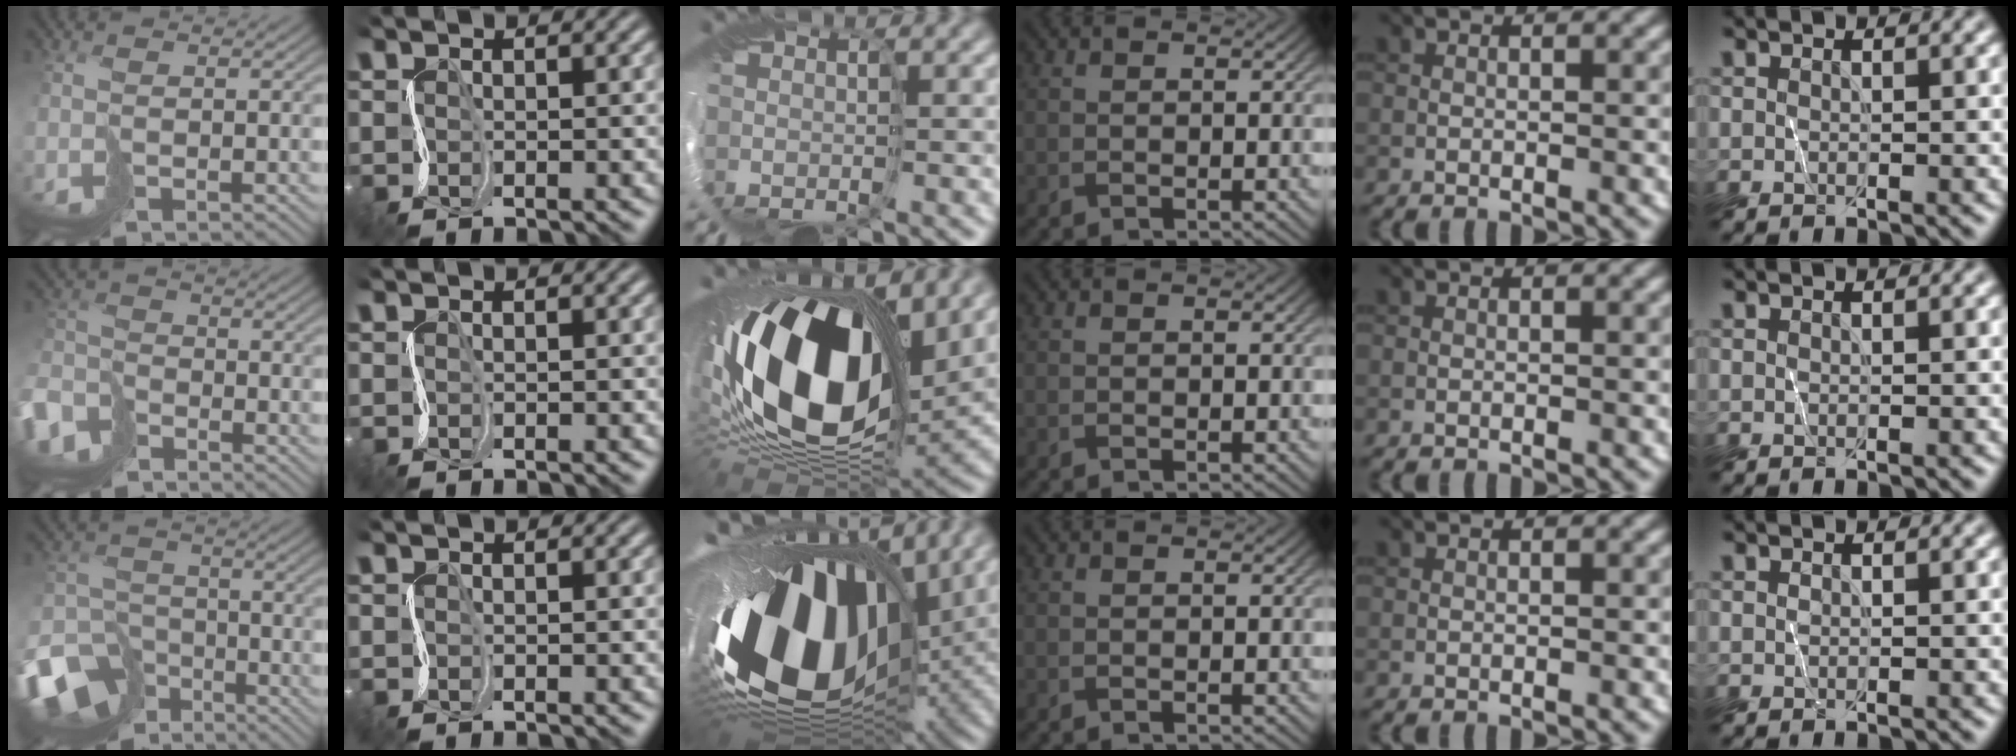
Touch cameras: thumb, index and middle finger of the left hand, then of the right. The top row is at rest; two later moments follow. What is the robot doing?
{"motion": "cut", "object": "bubble wrap"}